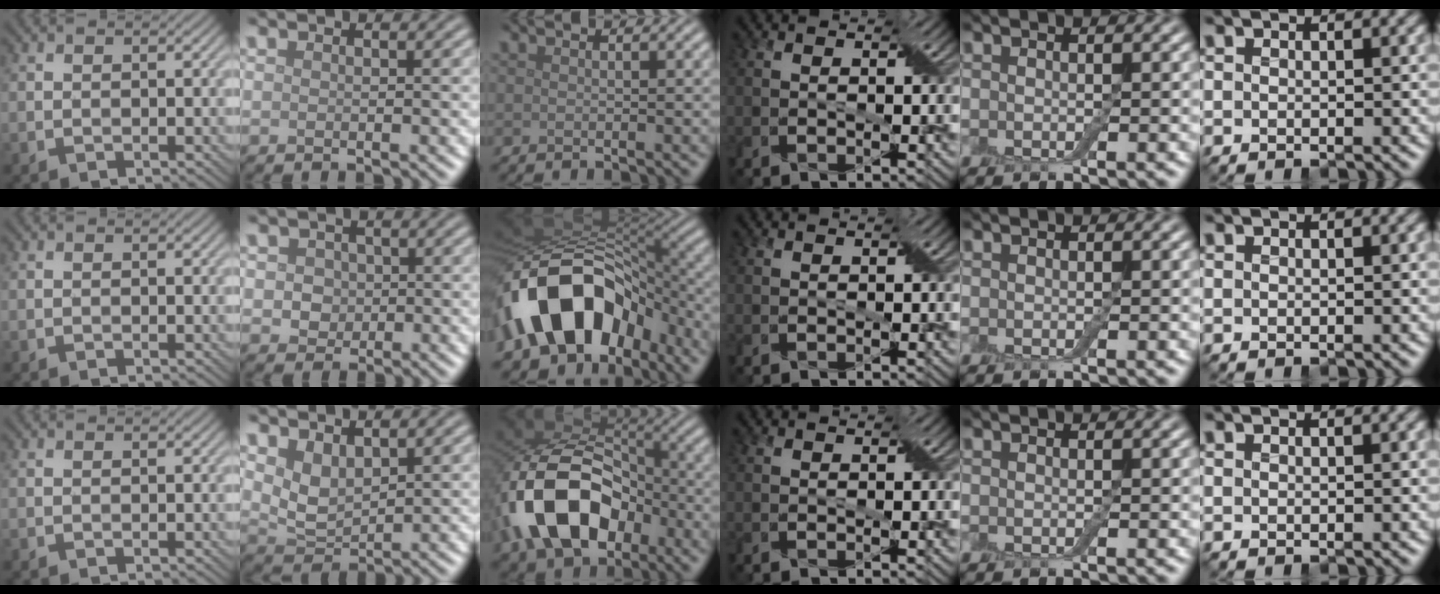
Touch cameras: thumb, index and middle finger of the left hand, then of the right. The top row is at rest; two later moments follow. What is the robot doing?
{"motion": "extract", "object": "drawer"}